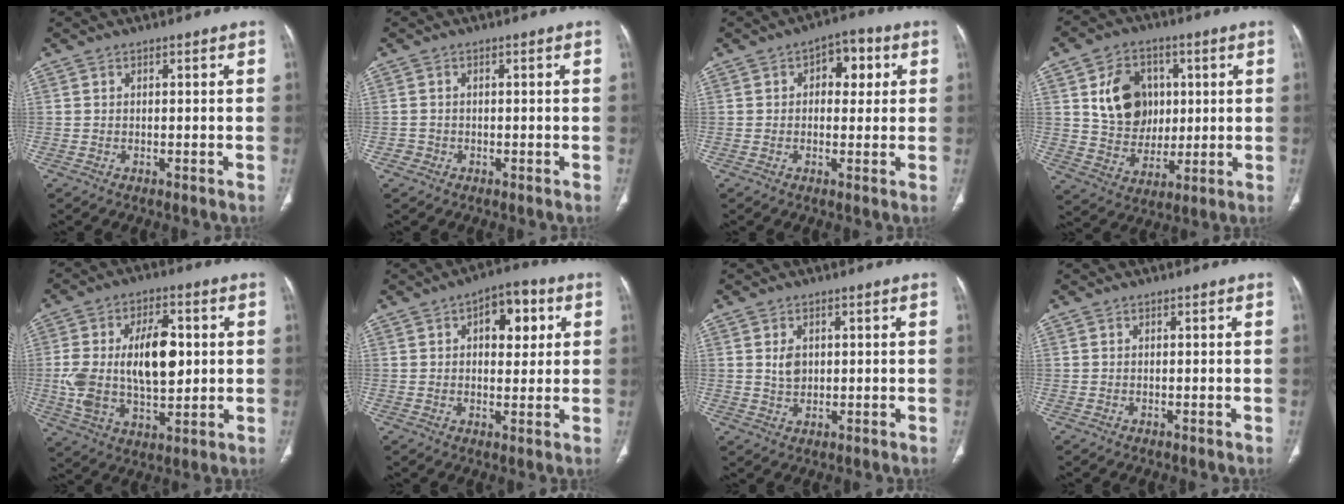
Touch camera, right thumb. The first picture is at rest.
{"total": 1.3, "force": [-0.7, 1.2, 0.0], "torque": [0.001, 0.008, -0.016]}
{"total": 6.7, "force": [1.7, 4.3, 4.9], "torque": [-0.030, 0.008, 0.016]}
{"total": 13.7, "force": [3.2, 11.0, 7.5], "torque": [-0.081, -0.010, 0.065]}
{"total": 16.9, "force": [1.3, 9.1, 14.2], "torque": [-0.244, 0.007, 0.030]}
{"total": 8.9, "force": [2.8, 5.1, 6.8], "torque": [-0.056, 0.004, 0.034]}
{"total": 3.1, "force": [0.7, 2.3, 2.1], "torque": [-0.028, -0.006, 0.017]}
{"total": 0.0}